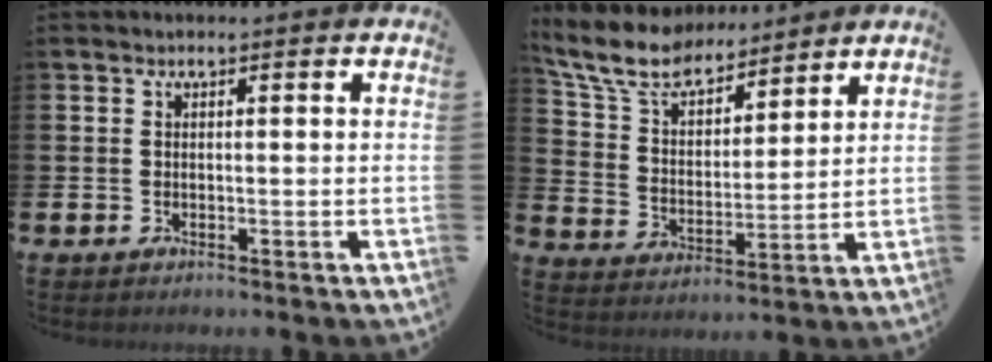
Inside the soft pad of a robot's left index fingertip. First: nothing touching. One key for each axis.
{"total": 9.2, "fx": 8.3, "fy": 2.8, "fz": 2.8, "tx": -0.091, "ty": -0.047, "tz": 0.151}